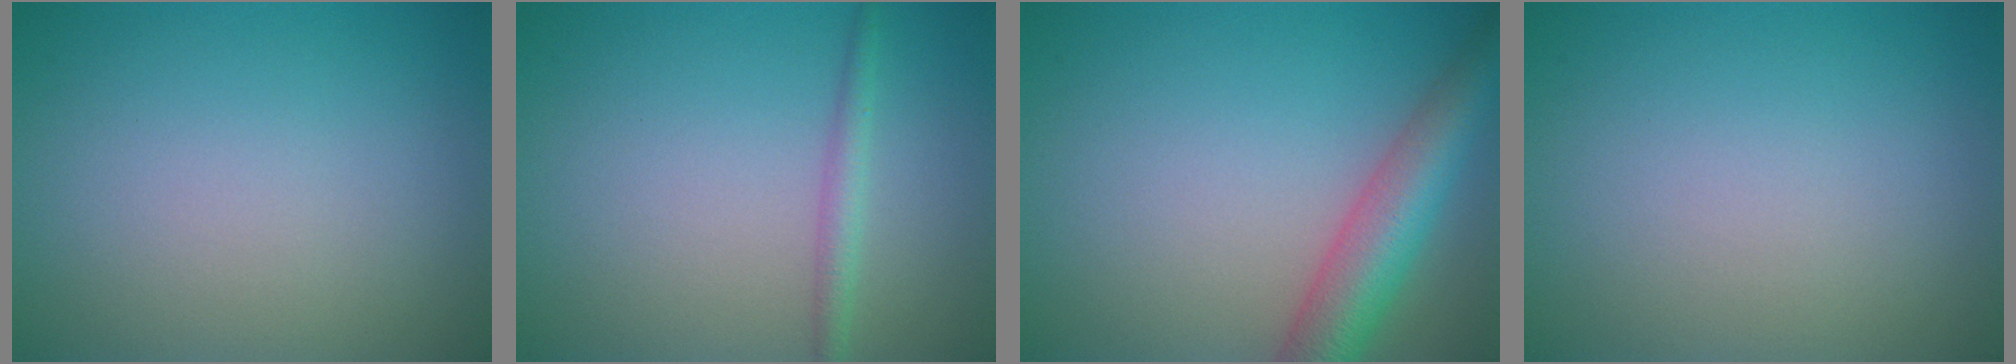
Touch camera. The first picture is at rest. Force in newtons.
{"total": 1.7, "press": 1.7, "slide": 0.0}
{"total": 6.0, "press": 6.0, "slide": 0.2}
{"total": 0.0}